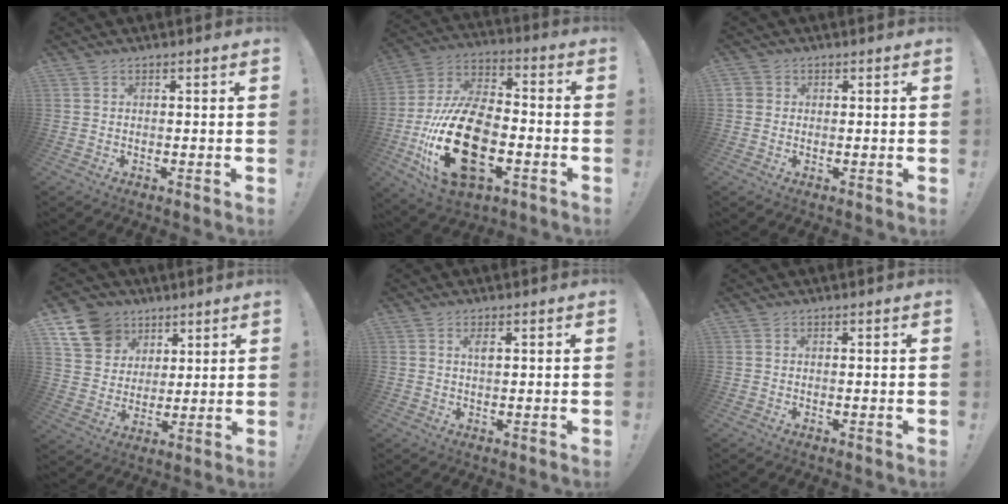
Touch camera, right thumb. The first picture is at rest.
{"total": 25.5, "force": [-7.2, 14.8, 19.5], "torque": [-0.385, 0.038, -0.113]}
{"total": 1.8, "force": [0.1, 1.7, 0.6], "torque": [-0.017, 0.008, 0.003]}
{"total": 13.8, "force": [7.4, 10.7, 4.6], "torque": [-0.084, -0.034, 0.149]}
{"total": 1.9, "force": [0.8, 0.6, 1.6], "torque": [-0.023, -0.002, 0.010]}
{"total": 0.0}